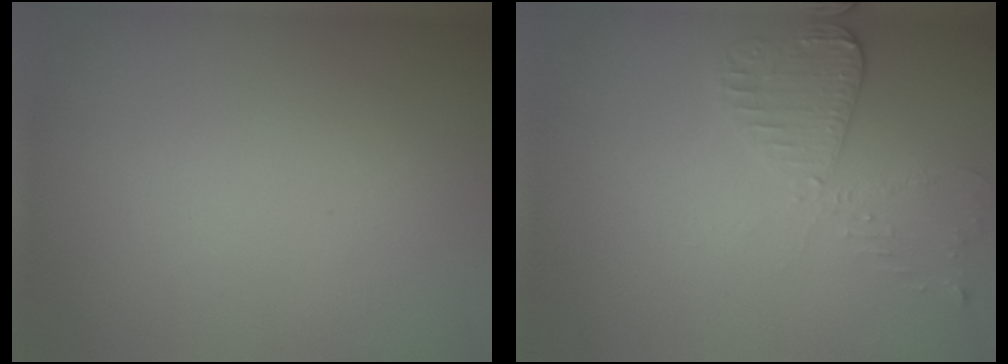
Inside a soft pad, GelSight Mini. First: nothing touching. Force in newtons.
{"total": 2.9, "press": 2.6, "slide": 1.4}